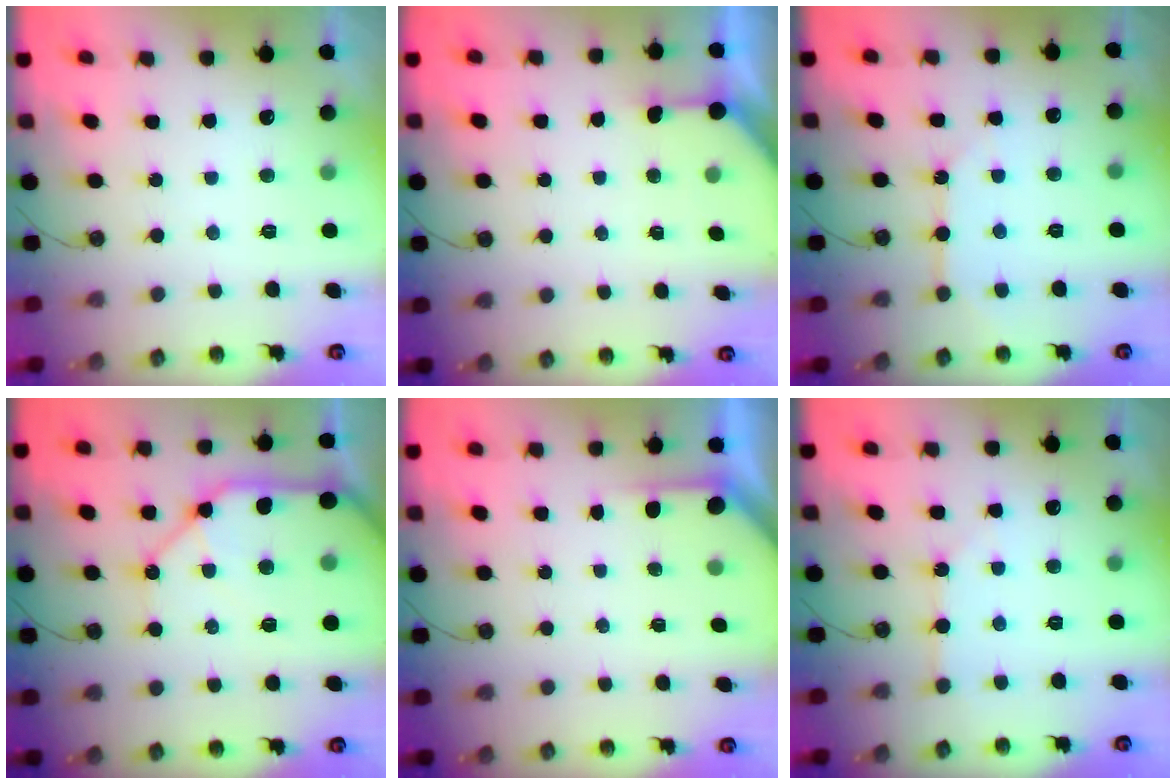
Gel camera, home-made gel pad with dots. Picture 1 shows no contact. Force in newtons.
{"total": 4.0, "press": 3.9, "slide": 0.4}
{"total": 7.5, "press": 7.5, "slide": 0.8}
{"total": 18.3, "press": 18.1, "slide": 2.9}
{"total": 1.9, "press": 1.9, "slide": 0.2}
{"total": 2.1, "press": 2.1, "slide": 0.4}